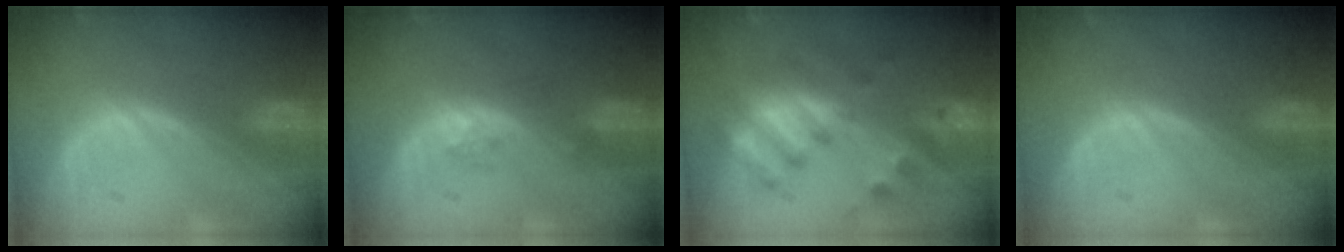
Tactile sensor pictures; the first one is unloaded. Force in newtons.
{"total": 1.9, "press": 1.9, "slide": 0.2}
{"total": 7.2, "press": 7.1, "slide": 1.4}
{"total": 0.0}